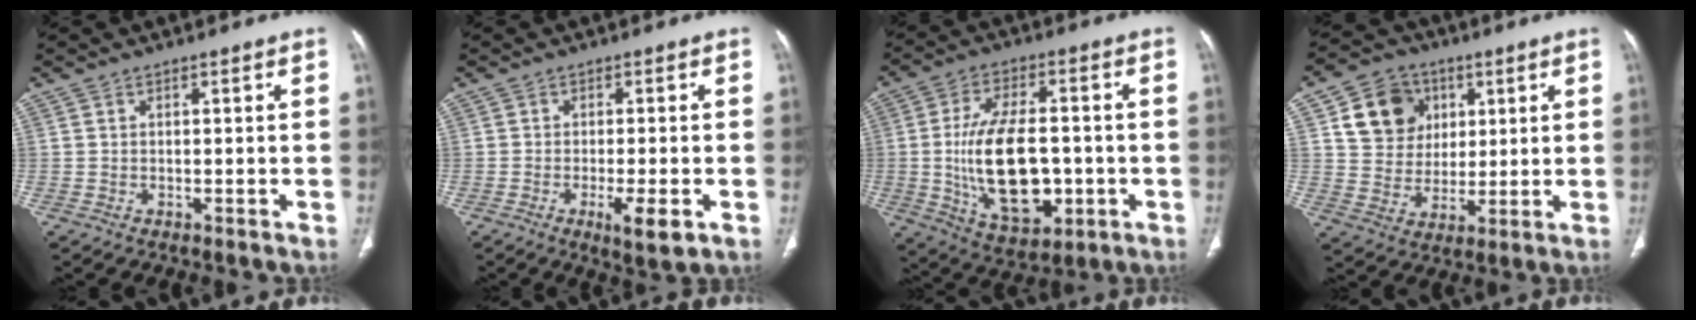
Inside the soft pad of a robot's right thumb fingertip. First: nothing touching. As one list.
[{"total": 5.5, "force": [-2.1, 1.2, 4.9], "torque": [-0.083, -0.011, -0.032]}, {"total": 17.9, "force": [-2.1, 9.5, 15.0], "torque": [-0.251, 0.002, -0.021]}, {"total": 12.5, "force": [4.5, 10.6, 4.9], "torque": [-0.048, -0.006, 0.082]}]